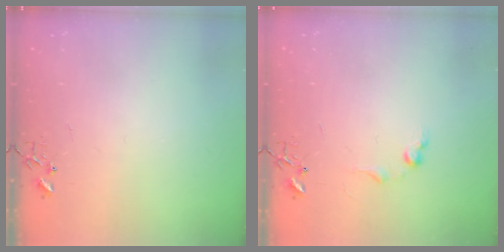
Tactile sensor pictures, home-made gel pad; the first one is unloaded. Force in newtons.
{"total": 6.8, "press": 6.8, "slide": 0.9}